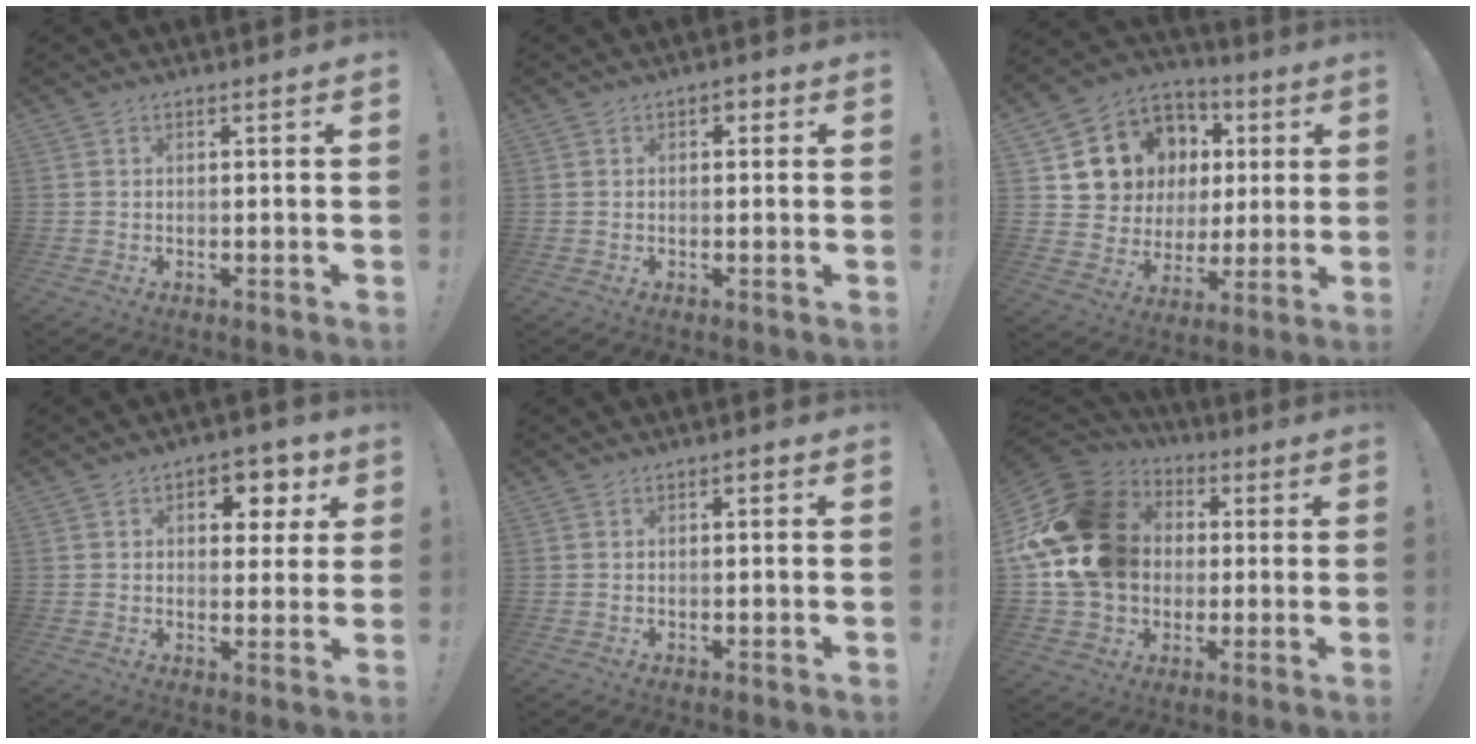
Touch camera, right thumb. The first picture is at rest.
{"total": 2.0, "force": [-0.2, 1.5, 1.3], "torque": [-0.016, 0.006, -0.007]}
{"total": 11.9, "force": [4.4, 10.6, 3.3], "torque": [-0.057, -0.032, 0.110]}
{"total": 7.4, "force": [3.1, 5.2, 4.3], "torque": [-0.041, -0.018, 0.051]}
{"total": 0.8, "force": [-0.4, 0.4, 0.5], "torque": [-0.016, 0.007, -0.008]}
{"total": 22.2, "force": [2.8, 18.6, 11.8], "torque": [-0.209, -0.007, 0.082]}